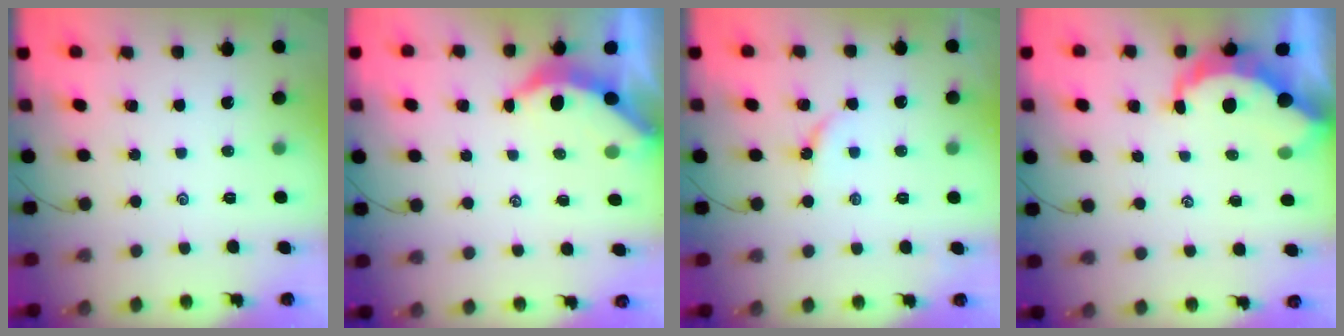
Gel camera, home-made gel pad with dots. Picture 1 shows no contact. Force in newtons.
{"total": 3.7, "press": 3.6, "slide": 0.4}
{"total": 3.8, "press": 3.7, "slide": 0.4}
{"total": 7.0, "press": 7.0, "slide": 0.8}